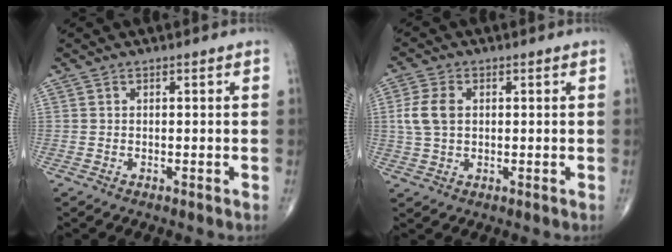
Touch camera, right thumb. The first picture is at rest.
{"total": 5.8, "force": [0.8, 3.8, 4.2], "torque": [-0.094, 0.004, 0.015]}